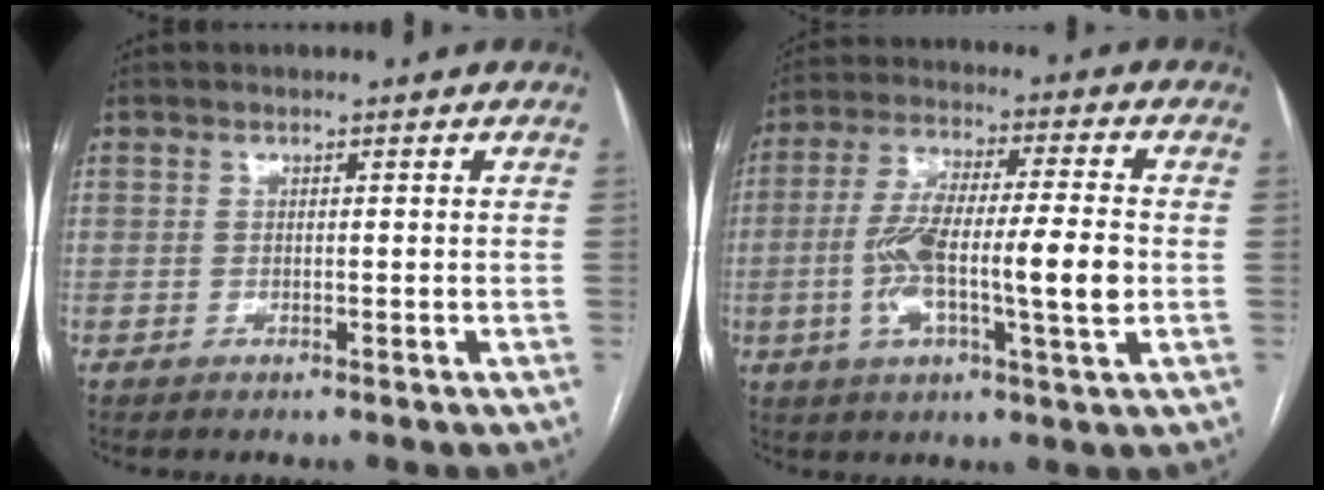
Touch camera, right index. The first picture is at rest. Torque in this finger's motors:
{"motor_torque": [1.96, -0.18, 1.03, 0.21]}